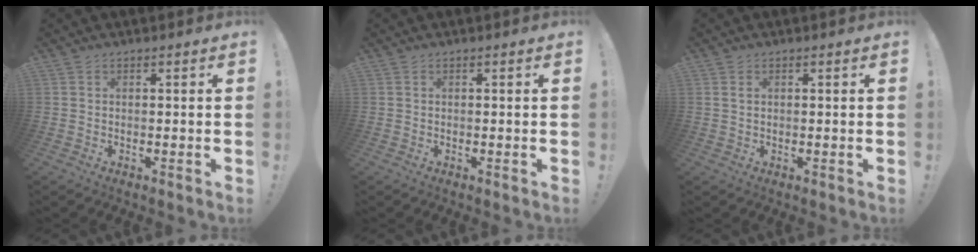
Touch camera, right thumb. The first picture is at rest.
{"total": 0.0}
{"total": 1.2, "force": [0.6, 0.7, 0.7], "torque": [-0.009, 0.000, 0.009]}